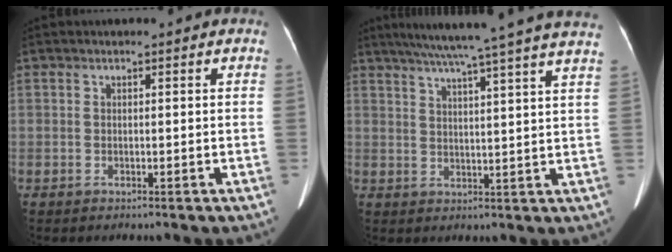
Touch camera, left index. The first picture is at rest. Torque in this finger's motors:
{"motor_torque": [-0.24, -0.17, -0.30, -0.06]}